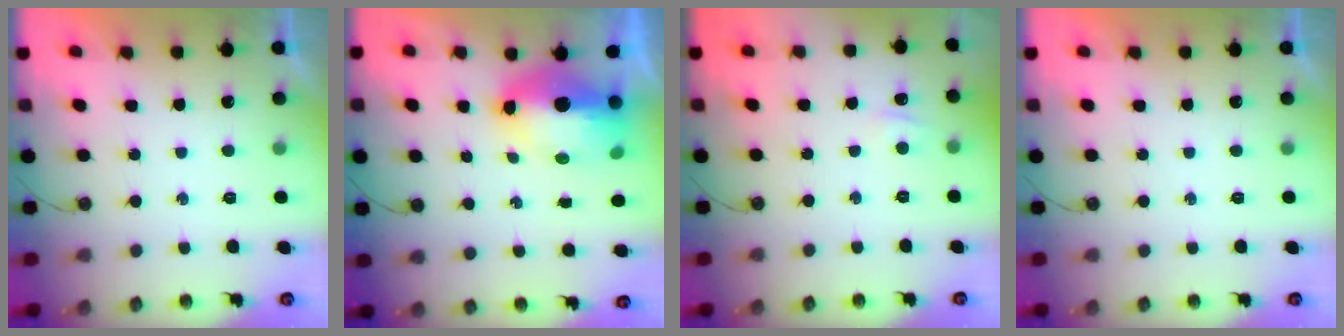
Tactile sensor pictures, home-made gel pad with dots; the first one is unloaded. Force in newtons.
{"total": 11.2, "press": 11.1, "slide": 1.5}
{"total": 5.4, "press": 5.4, "slide": 0.7}
{"total": 0.0}